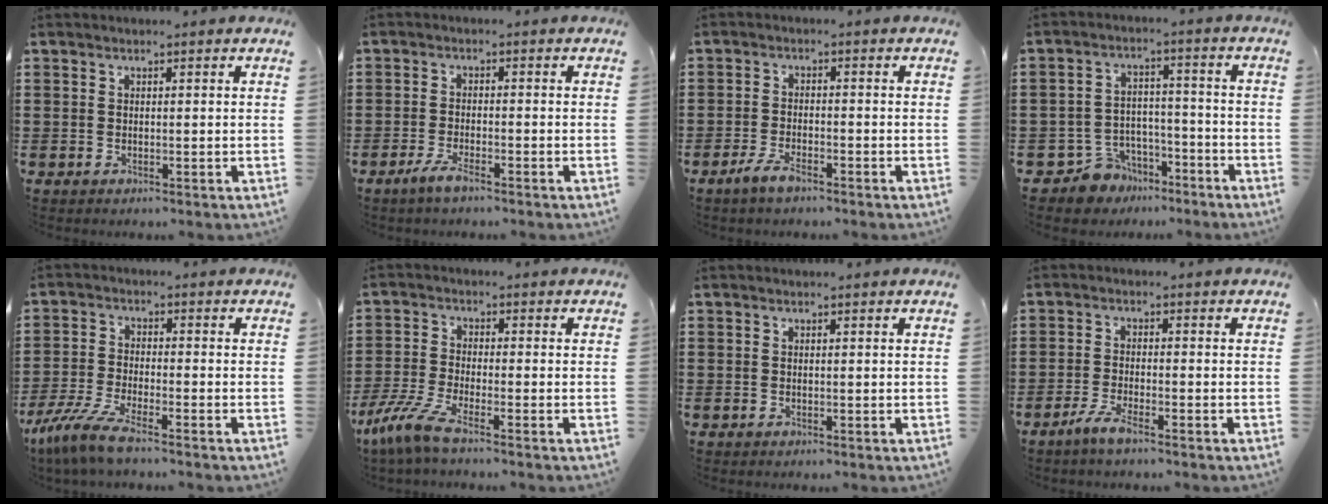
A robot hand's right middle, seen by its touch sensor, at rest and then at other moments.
{"total": 3.1, "force": [-2.1, 0.5, 2.1], "torque": [-0.050, -0.001, -0.044]}
{"total": 3.3, "force": [-2.3, 1.0, 2.1], "torque": [-0.049, 0.001, -0.049]}
{"total": 6.9, "force": [-5.8, 3.5, 0.8], "torque": [-0.043, 0.013, -0.118]}
{"total": 6.4, "force": [-5.2, 0.6, 3.6], "torque": [-0.099, -0.018, -0.108]}
{"total": 5.6, "force": [-4.2, 0.6, 3.7], "torque": [-0.110, -0.023, -0.091]}
{"total": 0.0}
{"total": 3.3, "force": [-2.4, 0.4, 2.3], "torque": [-0.051, -0.002, -0.048]}